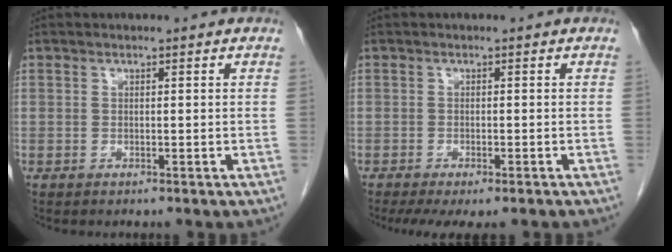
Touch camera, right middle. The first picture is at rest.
{"total": 7.1, "force": [-5.5, 2.1, 4.0], "torque": [-0.055, -0.011, -0.081]}